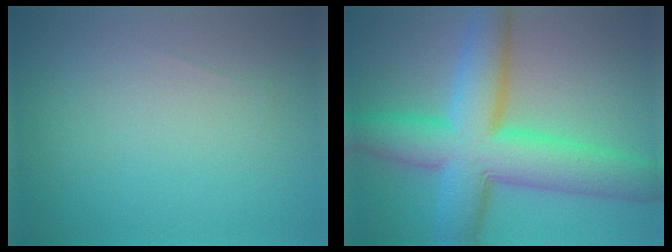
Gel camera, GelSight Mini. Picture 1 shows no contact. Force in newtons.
{"total": 11.1, "press": 11.1, "slide": 0.2}